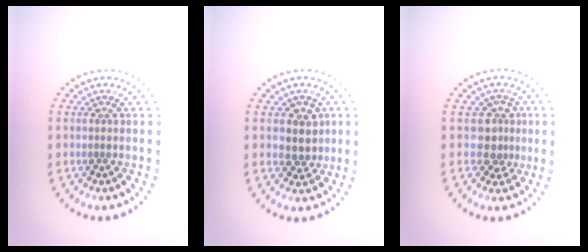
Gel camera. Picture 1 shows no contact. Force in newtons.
{"total": 2.5, "press": 2.3, "slide": 1.0}
{"total": 2.6, "press": 1.9, "slide": 1.8}